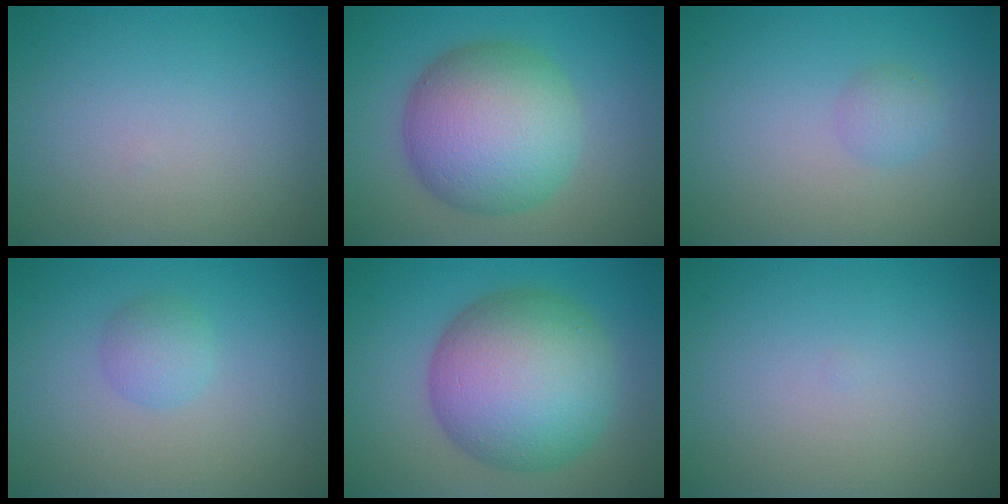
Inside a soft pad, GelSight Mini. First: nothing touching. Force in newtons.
{"total": 9.8, "press": 9.8, "slide": 0.3}
{"total": 1.3, "press": 1.3, "slide": 0.1}
{"total": 1.8, "press": 1.8, "slide": 0.2}
{"total": 12.2, "press": 12.2, "slide": 0.3}
{"total": 0.0}